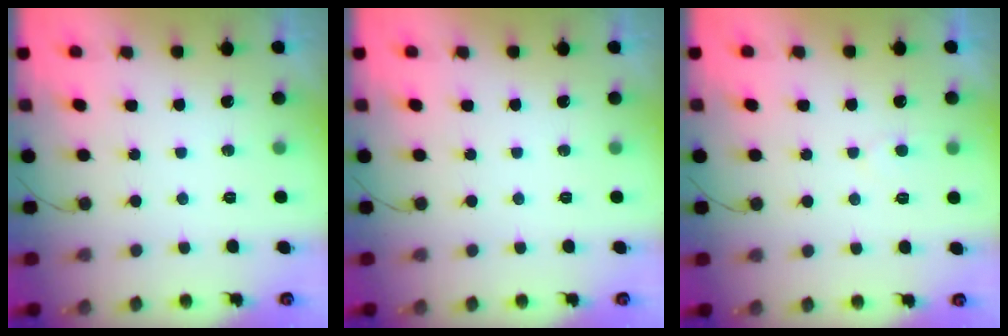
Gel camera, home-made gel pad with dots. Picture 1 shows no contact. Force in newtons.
{"total": 0.0}
{"total": 3.9, "press": 3.9, "slide": 0.3}